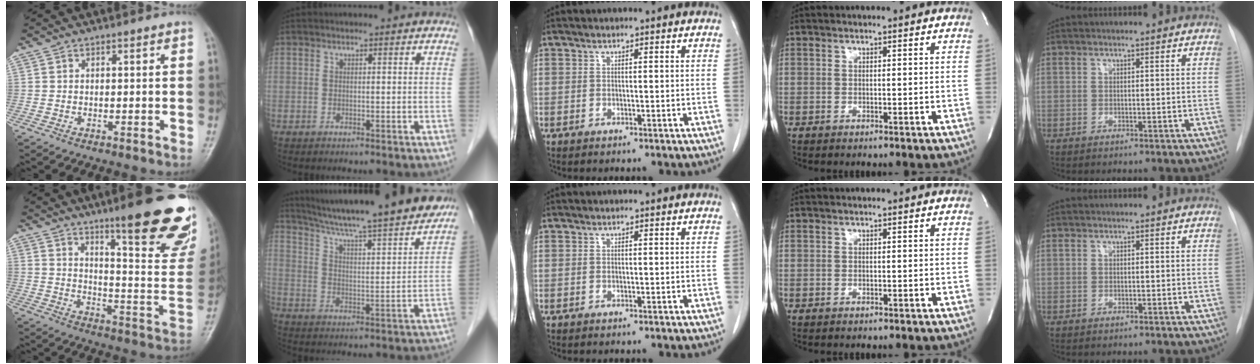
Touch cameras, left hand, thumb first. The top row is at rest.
{"thumb": {"total": 24.0, "force": [15.6, 4.5, 17.7], "torque": [-0.202, -0.091, 0.215]}, "index": {"total": 21.5, "force": [19.2, 0.6, 9.7], "torque": [-0.155, -0.015, 0.275]}}